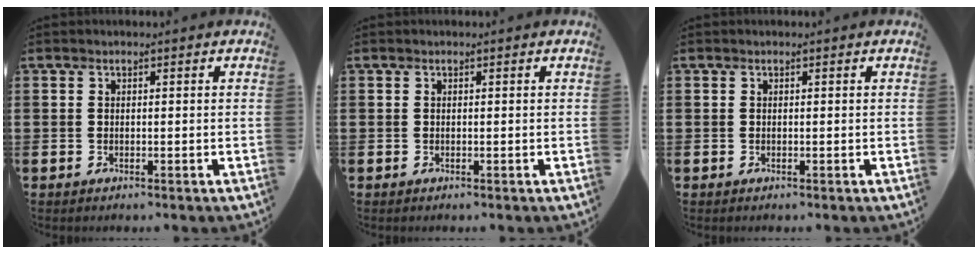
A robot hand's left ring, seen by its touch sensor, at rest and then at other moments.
{"total": 0.0}
{"total": 0.0}